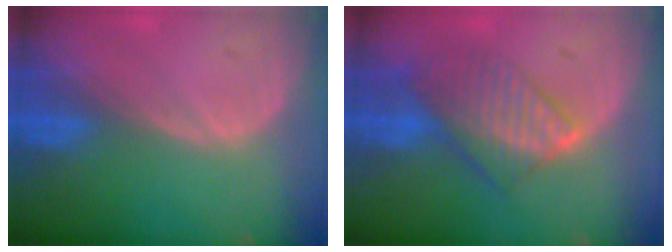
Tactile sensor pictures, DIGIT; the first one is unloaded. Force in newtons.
{"total": 8.3, "press": 7.1, "slide": 4.1}